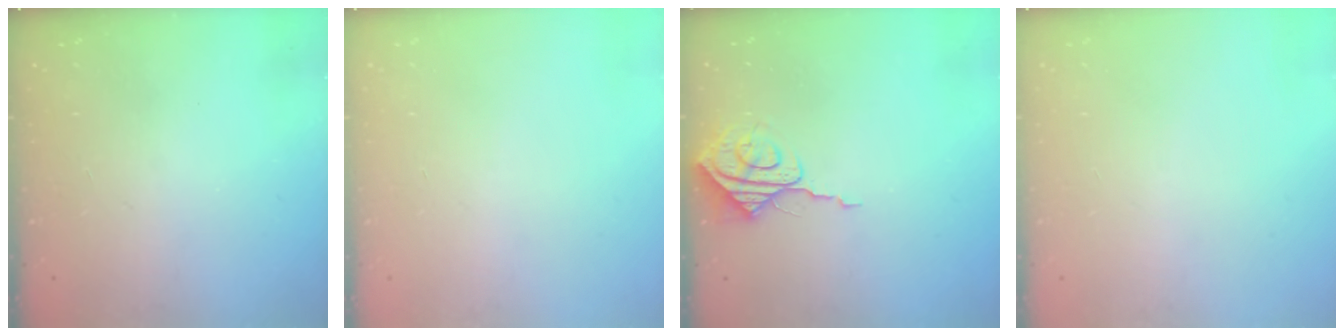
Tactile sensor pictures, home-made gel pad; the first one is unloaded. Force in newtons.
{"total": 0.0}
{"total": 7.8, "press": 7.8, "slide": 0.7}
{"total": 0.0}